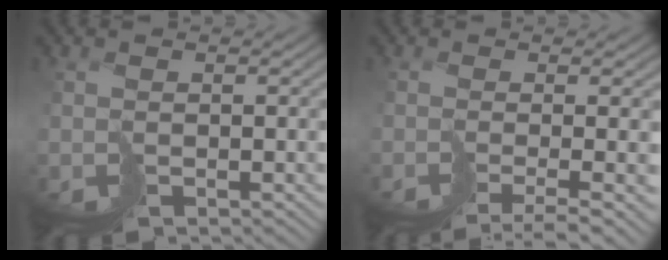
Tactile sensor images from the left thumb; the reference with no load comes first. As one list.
[{"total": 5.8, "force": [-1.4, 1.1, 5.5], "torque": [-0.066, -0.010, -0.006]}]